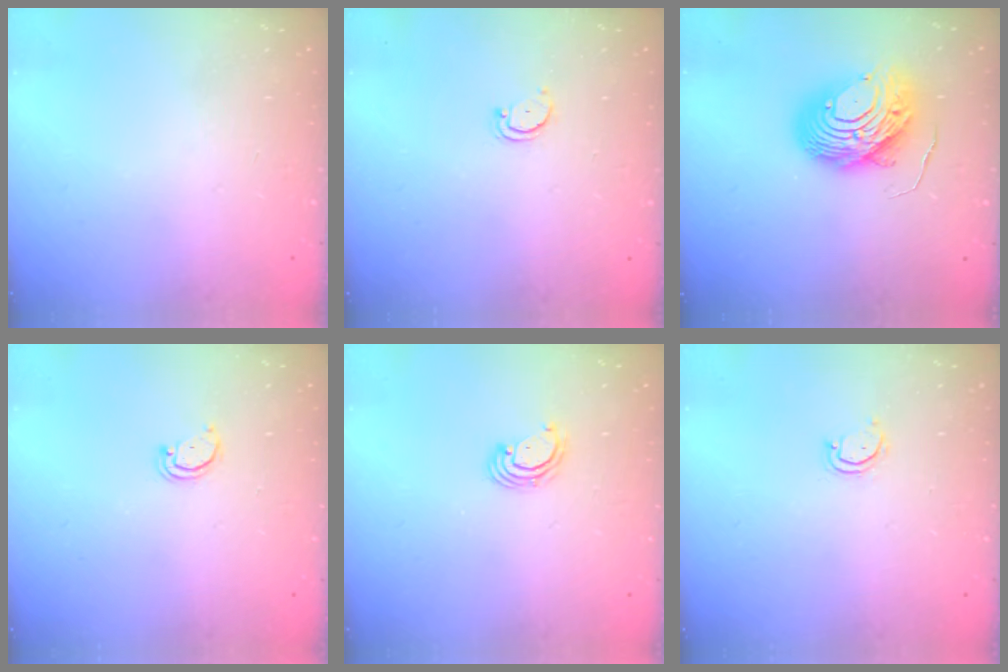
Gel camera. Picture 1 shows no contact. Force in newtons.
{"total": 2.3, "press": 2.3, "slide": 0.2}
{"total": 12.2, "press": 12.1, "slide": 1.4}
{"total": 2.1, "press": 2.1, "slide": 0.2}
{"total": 2.4, "press": 2.4, "slide": 0.2}
{"total": 2.9, "press": 2.9, "slide": 0.3}